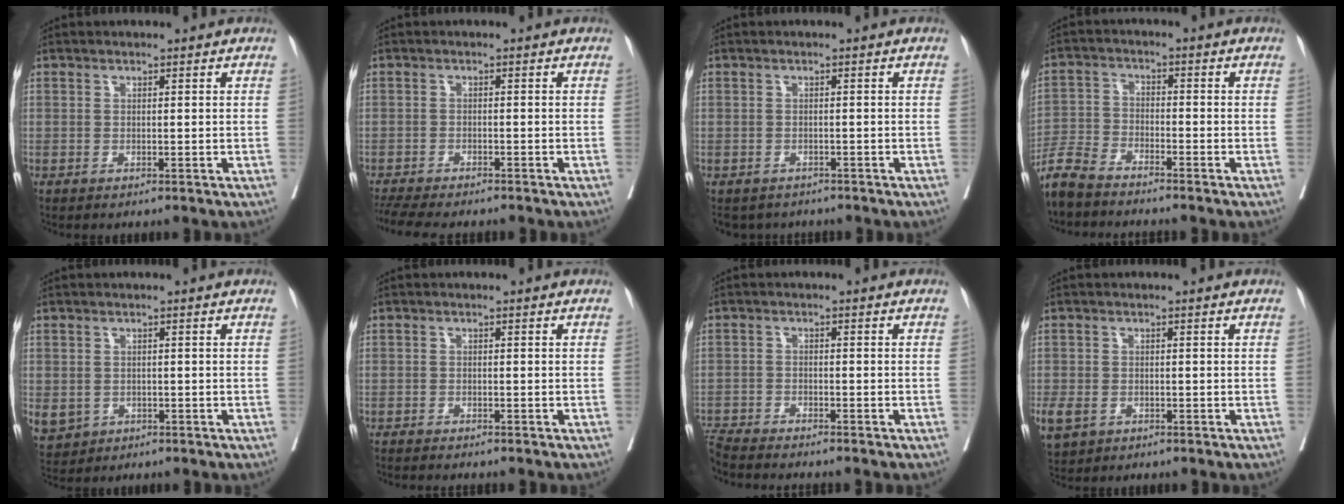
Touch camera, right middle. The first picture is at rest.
{"total": 8.2, "force": [-7.2, 1.3, 3.5], "torque": [-0.059, -0.009, -0.115]}
{"total": 4.0, "force": [-3.5, 2.0, 0.0], "torque": [0.005, -0.004, -0.051]}
{"total": 7.0, "force": [-6.5, 1.3, 2.1], "torque": [-0.042, -0.020, -0.127]}
{"total": 7.1, "force": [-2.3, 6.3, 2.2], "torque": [-0.067, -0.004, -0.026]}
{"total": 2.7, "force": [-2.7, 0.2, 0.7], "torque": [-0.012, -0.009, -0.043]}
{"total": 7.1, "force": [-6.8, -0.8, 1.8], "torque": [-0.037, -0.013, -0.122]}
{"total": 6.9, "force": [-3.2, 5.3, 3.1], "torque": [-0.091, -0.010, -0.047]}